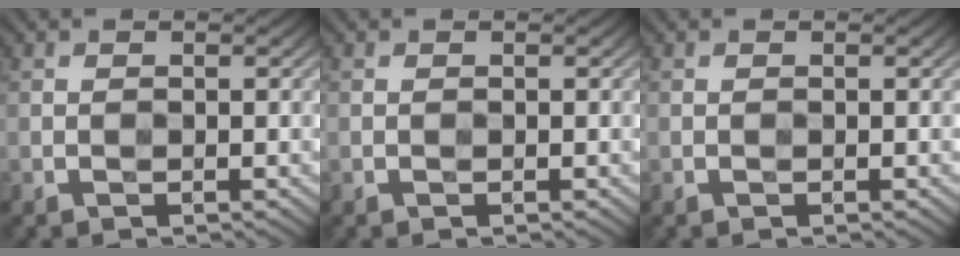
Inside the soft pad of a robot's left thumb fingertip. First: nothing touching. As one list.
[{"total": 0.0}, {"total": 0.0}]